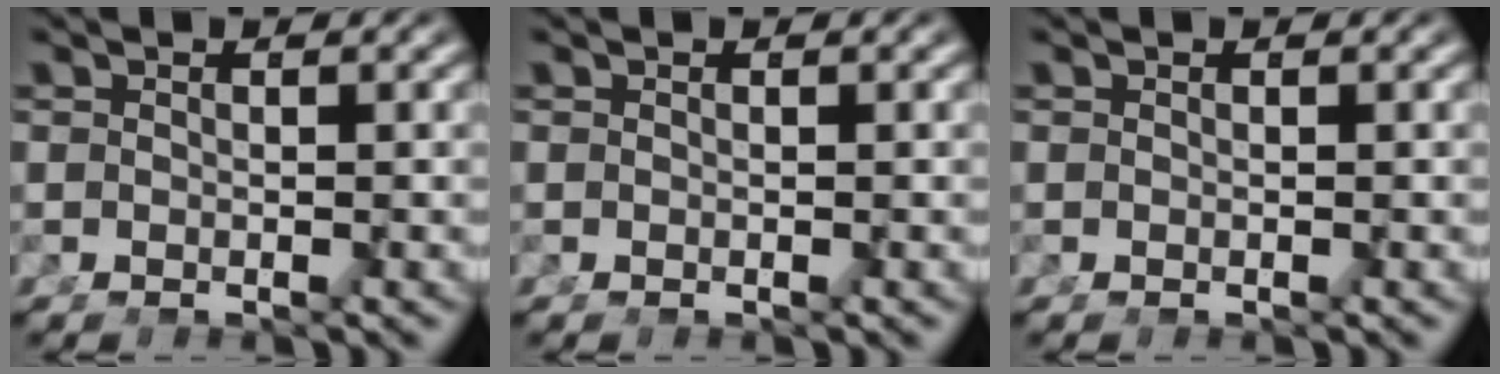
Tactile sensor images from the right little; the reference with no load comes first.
{"total": 0.0}
{"total": 0.0}